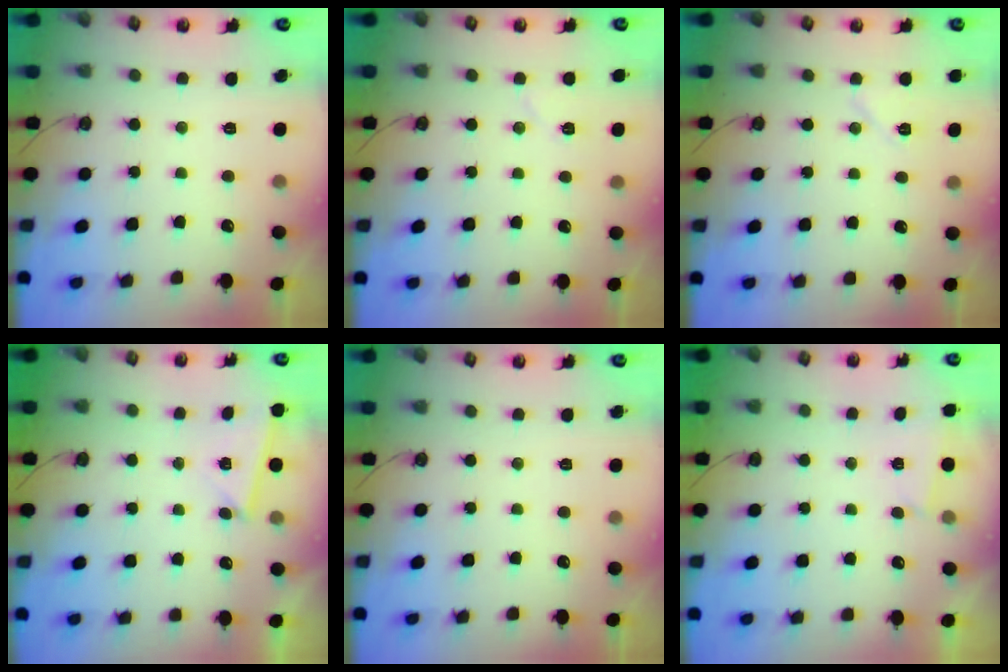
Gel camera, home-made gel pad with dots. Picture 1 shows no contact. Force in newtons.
{"total": 4.5, "press": 4.5, "slide": 0.5}
{"total": 6.5, "press": 6.5, "slide": 0.5}
{"total": 3.0, "press": 2.7, "slide": 1.4}
{"total": 0.0}
{"total": 1.1, "press": 1.0, "slide": 0.3}